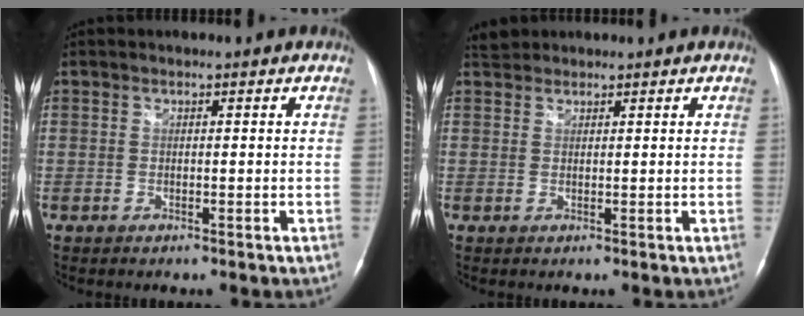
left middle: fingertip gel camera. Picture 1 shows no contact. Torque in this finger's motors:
{"motor_torque": [0.06, -0.04, -0.11, 0.00]}